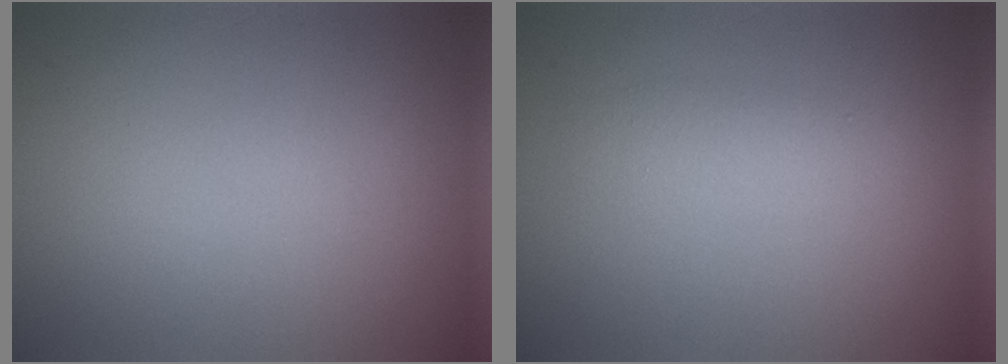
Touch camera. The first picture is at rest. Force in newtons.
{"total": 1.9, "press": 1.9, "slide": 0.0}